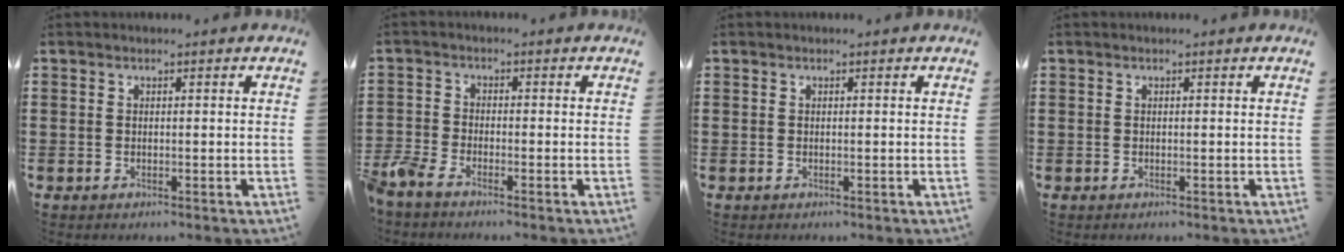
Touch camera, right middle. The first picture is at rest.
{"total": 3.1, "force": [-2.7, 0.8, 1.2], "torque": [-0.058, -0.009, -0.066]}
{"total": 0.0}
{"total": 0.0}